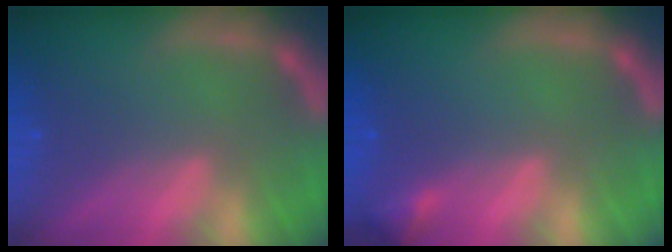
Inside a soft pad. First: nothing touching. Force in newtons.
{"total": 1.4}